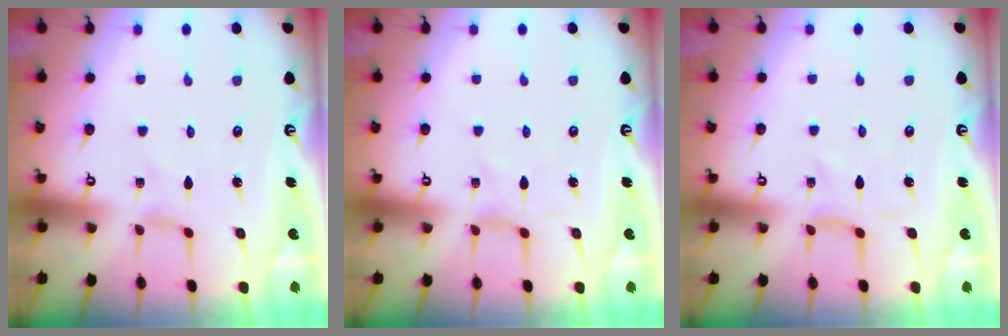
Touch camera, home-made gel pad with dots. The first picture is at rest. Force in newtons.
{"total": 0.8, "press": 0.8, "slide": 0.2}
{"total": 2.1, "press": 2.1, "slide": 0.5}